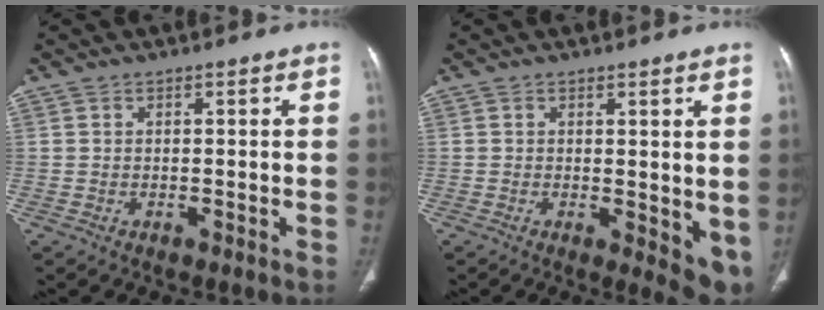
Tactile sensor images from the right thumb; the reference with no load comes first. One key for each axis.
{"total": 6.5, "fx": 0.3, "fy": 2.7, "fz": 5.8, "tx": -0.066, "ty": -0.018, "tz": 0.008}